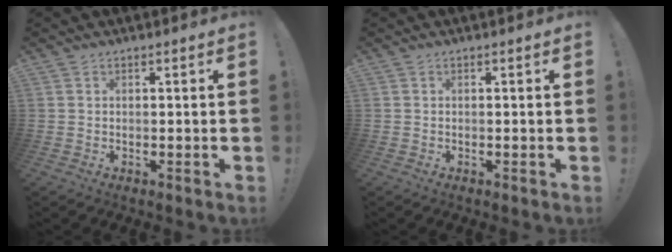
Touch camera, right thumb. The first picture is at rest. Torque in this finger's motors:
{"motor_torque": [0.00, 0.00, -0.02, 0.02, 0.00]}